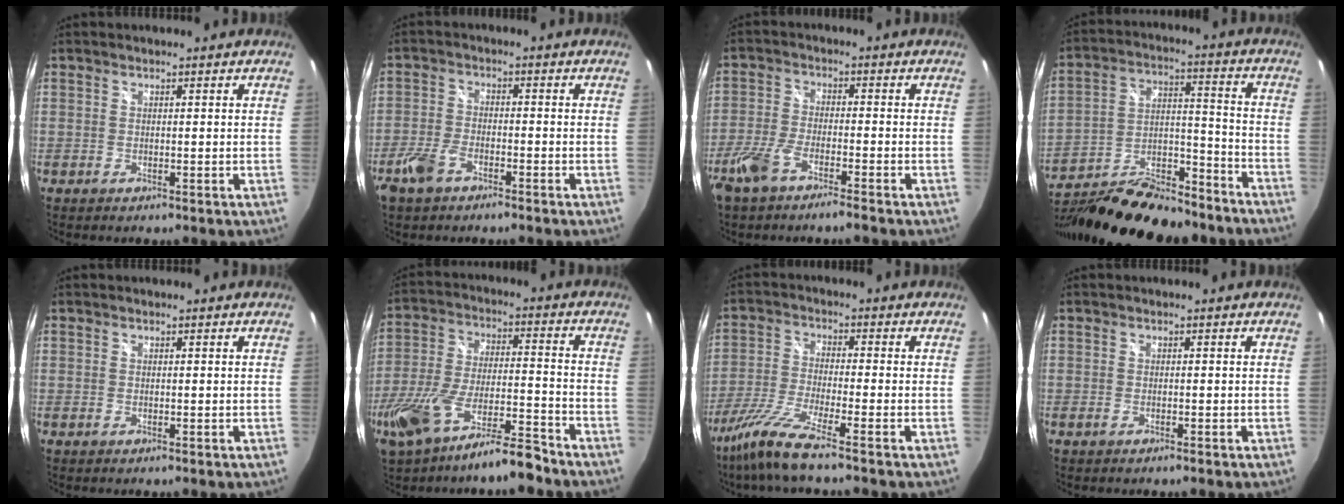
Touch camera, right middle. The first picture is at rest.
{"total": 5.7, "force": [-3.8, 2.5, 3.4], "torque": [-0.088, -0.002, -0.074]}
{"total": 6.4, "force": [-4.7, 1.3, 4.1], "torque": [-0.105, -0.004, -0.095]}
{"total": 25.9, "force": [-20.9, 7.1, 13.6], "torque": [-0.256, -0.027, -0.331]}
{"total": 0.0}
{"total": 14.9, "force": [-11.0, 3.3, 9.5], "torque": [-0.202, -0.019, -0.189]}
{"total": 9.0, "force": [-6.9, -0.6, 5.8], "torque": [-0.127, -0.022, -0.134]}
{"total": 0.8, "force": [-0.6, 0.2, 0.4], "torque": [-0.007, -0.002, -0.013]}